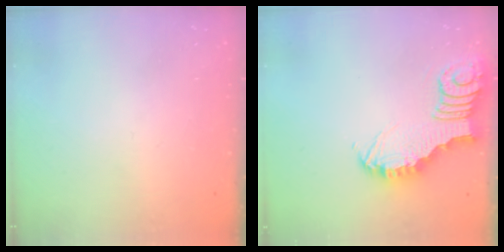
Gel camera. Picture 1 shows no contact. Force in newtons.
{"total": 3.9, "press": 3.9, "slide": 0.3}